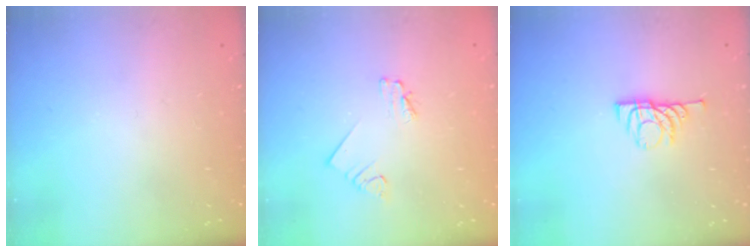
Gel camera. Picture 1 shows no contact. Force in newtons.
{"total": 1.6, "press": 1.5, "slide": 0.2}
{"total": 6.1, "press": 6.1, "slide": 0.8}